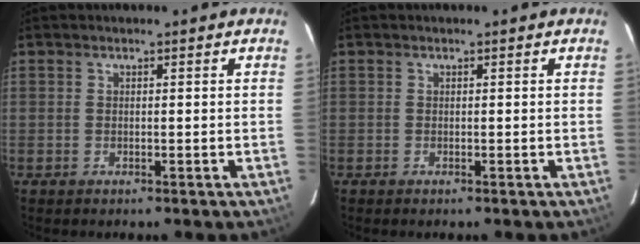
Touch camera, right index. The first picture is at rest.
{"total": 0.0}